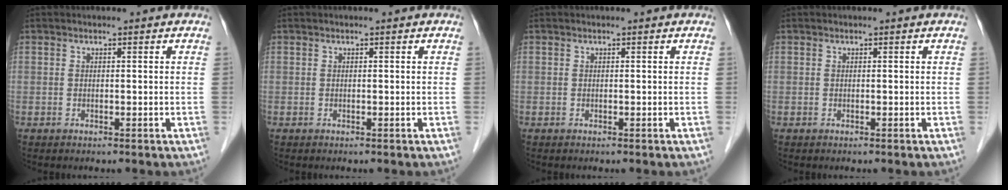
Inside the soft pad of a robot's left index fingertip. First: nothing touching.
{"total": 0.0}
{"total": 0.0}
{"total": 0.0}